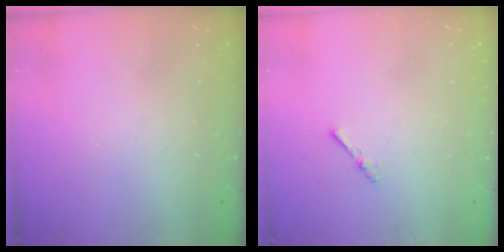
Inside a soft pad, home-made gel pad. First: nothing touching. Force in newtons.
{"total": 2.2, "press": 2.2, "slide": 0.4}